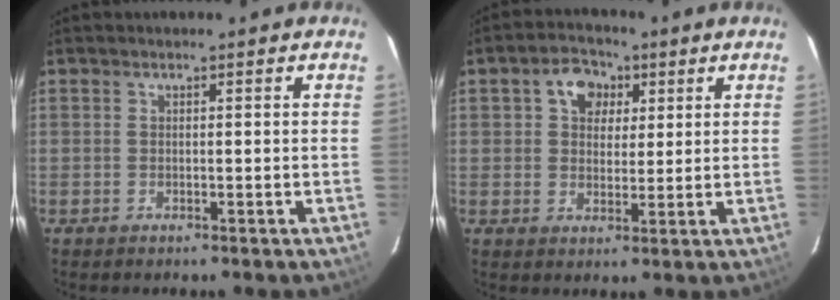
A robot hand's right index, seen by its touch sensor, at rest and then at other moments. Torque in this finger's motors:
{"motor_torque": [0.14, 0.10, 0.09, 0.06]}